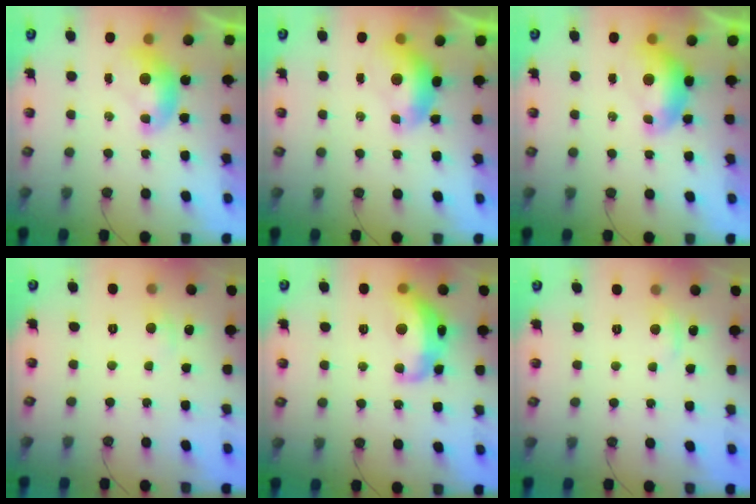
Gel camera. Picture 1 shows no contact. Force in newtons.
{"total": 0.5, "press": 0.1, "slide": 0.5}
{"total": 0.8, "press": 0.7, "slide": 0.4}
{"total": 0.6, "press": 0.3, "slide": 0.6}
{"total": 9.0, "press": 8.9, "slide": 0.9}
{"total": 0.8, "press": 0.4, "slide": 0.7}